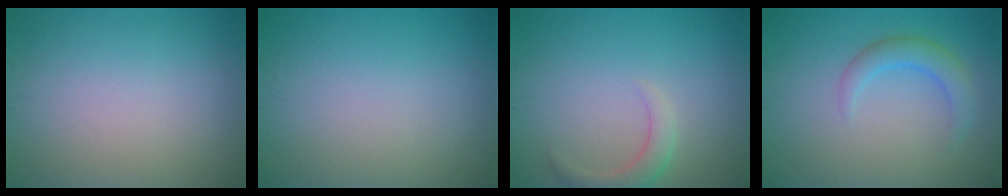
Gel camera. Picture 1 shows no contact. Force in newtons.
{"total": 0.0}
{"total": 2.2, "press": 2.2, "slide": 0.2}
{"total": 2.6, "press": 2.6, "slide": 0.1}